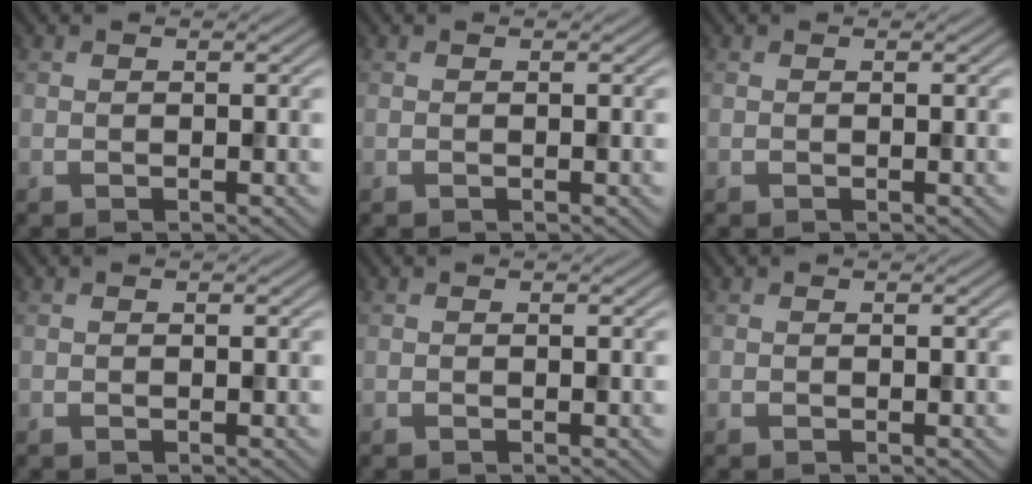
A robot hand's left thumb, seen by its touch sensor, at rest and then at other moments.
{"total": 0.0}
{"total": 0.0}
{"total": 0.0}
{"total": 0.0}
{"total": 0.0}